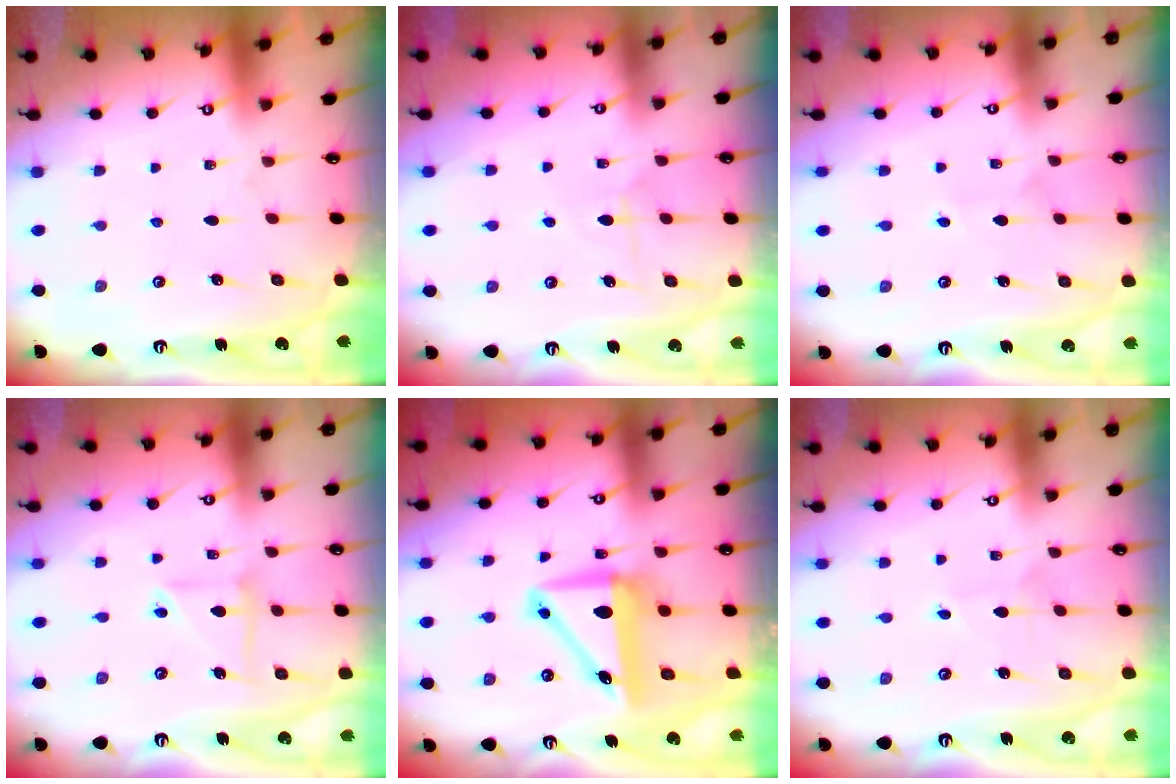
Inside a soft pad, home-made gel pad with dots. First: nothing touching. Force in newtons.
{"total": 6.3, "press": 6.2, "slide": 0.7}
{"total": 2.9, "press": 2.8, "slide": 0.4}
{"total": 7.3, "press": 7.2, "slide": 1.3}
{"total": 10.1, "press": 9.9, "slide": 1.9}
{"total": 1.5, "press": 1.4, "slide": 0.1}